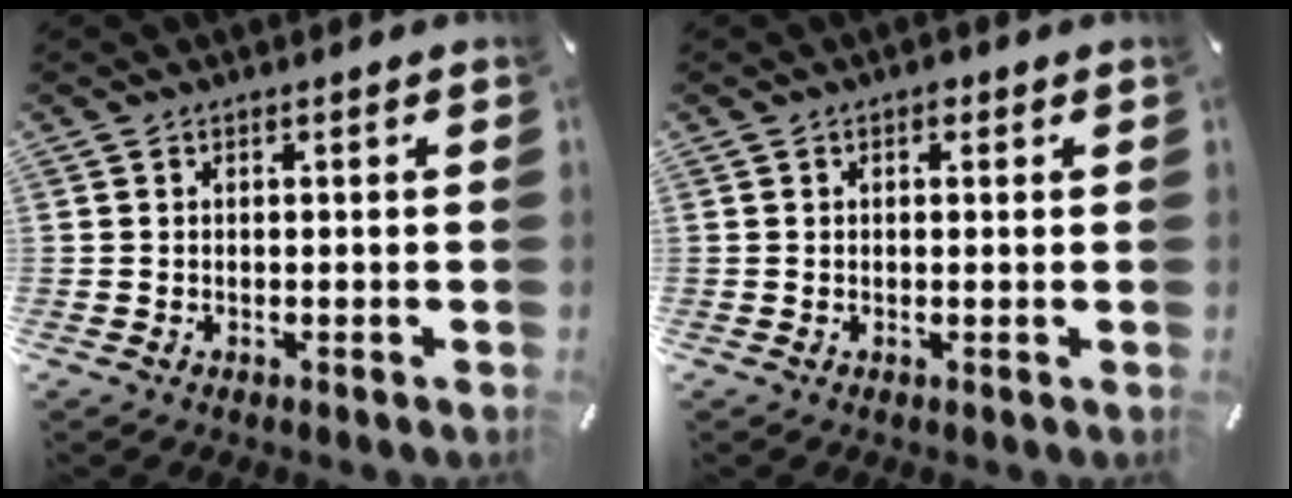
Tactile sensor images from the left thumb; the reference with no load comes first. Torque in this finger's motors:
{"motor_torque": [0.11, 0.24, 0.16, -0.26, 0.03]}